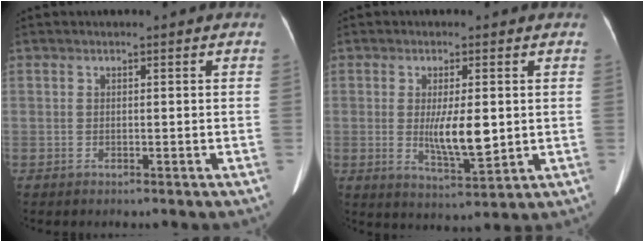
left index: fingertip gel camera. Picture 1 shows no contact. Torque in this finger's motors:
{"motor_torque": [1.30, 0.08, 0.77, 0.09]}